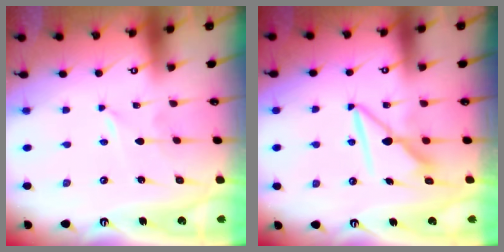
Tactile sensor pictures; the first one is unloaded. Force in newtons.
{"total": 8.4, "press": 8.3, "slide": 0.6}